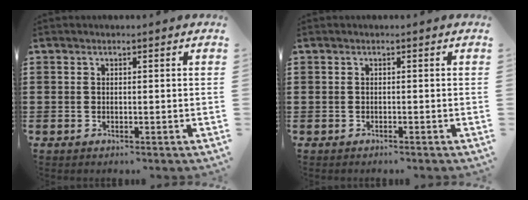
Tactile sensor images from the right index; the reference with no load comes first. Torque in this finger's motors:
{"motor_torque": [-1.13, 0.88, -1.03, -0.21]}